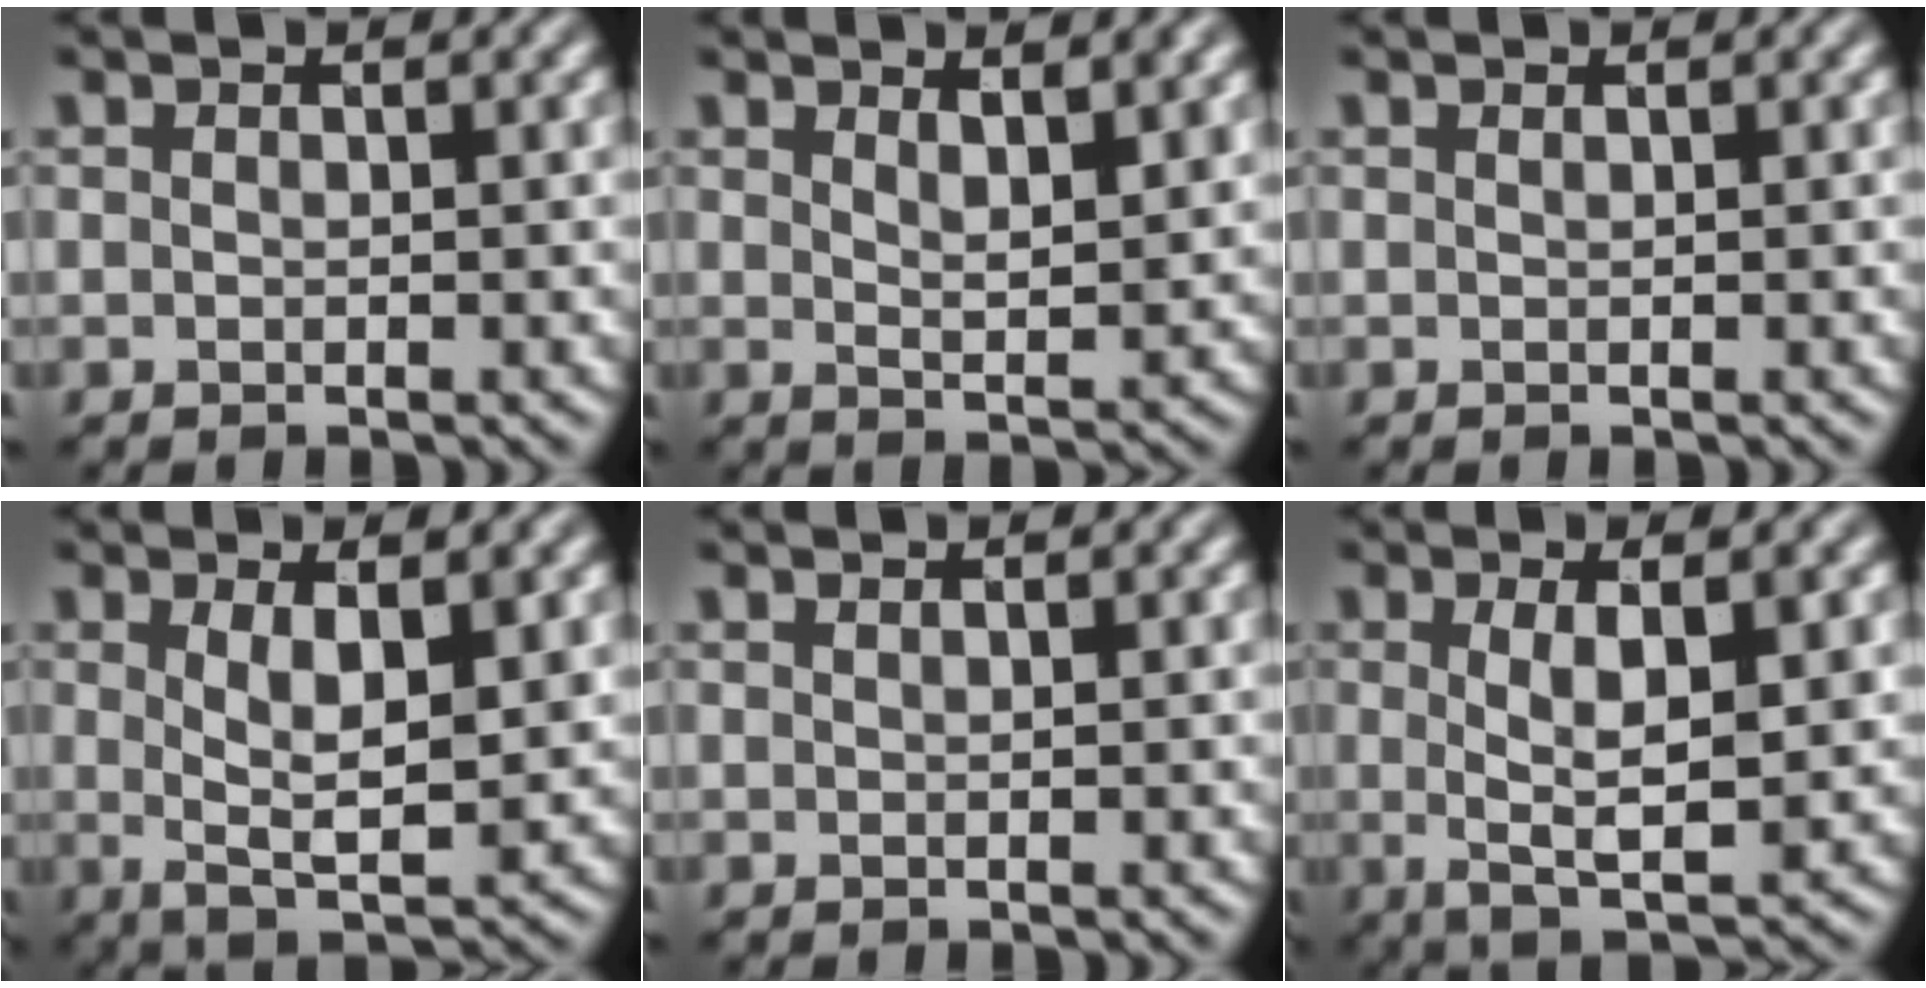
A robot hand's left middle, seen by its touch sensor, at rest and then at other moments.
{"total": 2.9, "force": [1.9, 0.6, 2.2], "torque": [-0.030, -0.008, 0.030]}
{"total": 0.0}
{"total": 4.7, "force": [0.7, 1.3, 4.4], "torque": [-0.079, -0.009, 0.013]}
{"total": 0.0}
{"total": 4.8, "force": [0.3, 1.1, 4.7], "torque": [-0.082, -0.006, 0.005]}